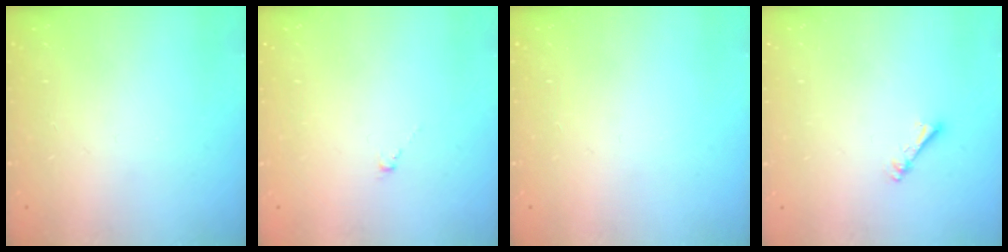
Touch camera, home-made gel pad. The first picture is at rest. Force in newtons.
{"total": 0.6, "press": 0.4, "slide": 0.4}
{"total": 0.0}
{"total": 2.5, "press": 2.4, "slide": 0.5}